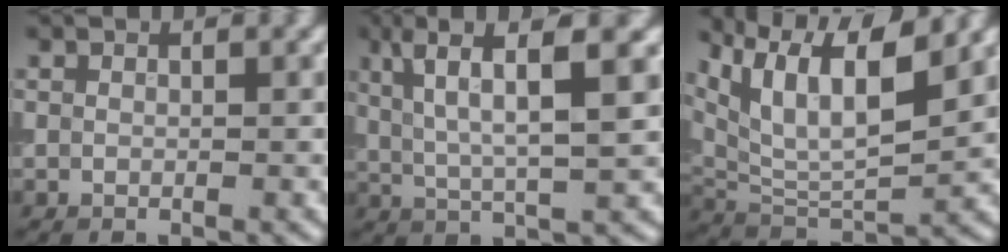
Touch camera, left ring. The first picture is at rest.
{"total": 7.5, "force": [2.9, 1.8, 6.7], "torque": [-0.118, 0.006, 0.053]}
{"total": 11.3, "force": [6.9, 3.8, 8.1], "torque": [-0.142, 0.012, 0.103]}